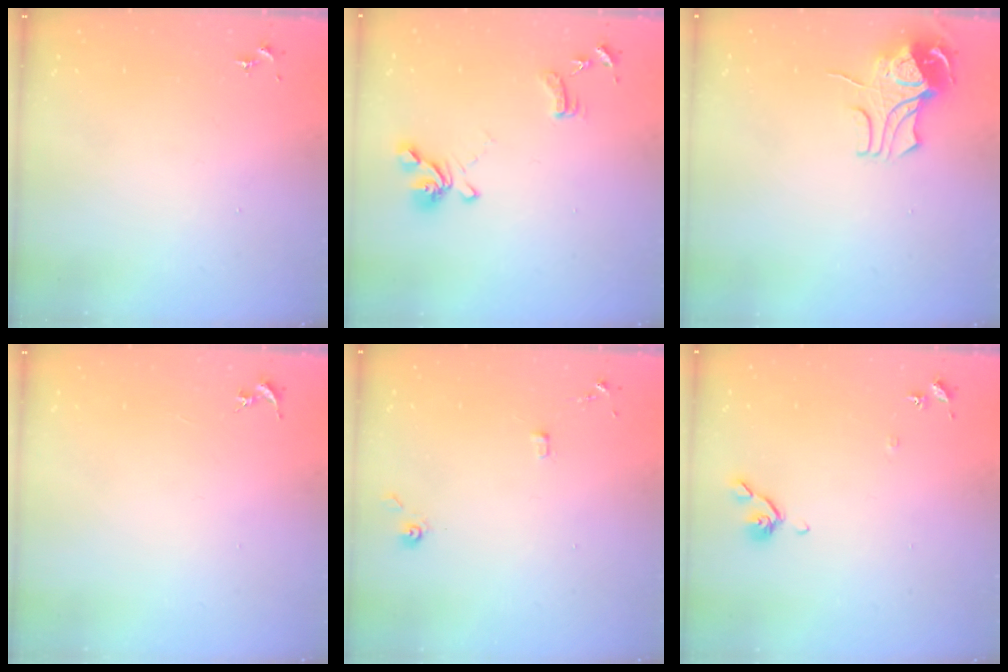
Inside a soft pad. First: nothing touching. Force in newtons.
{"total": 13.1, "press": 13.0, "slide": 1.2}
{"total": 9.3, "press": 9.3, "slide": 1.2}
{"total": 0.0}
{"total": 6.5, "press": 6.4, "slide": 0.6}
{"total": 6.7, "press": 6.6, "slide": 1.0}